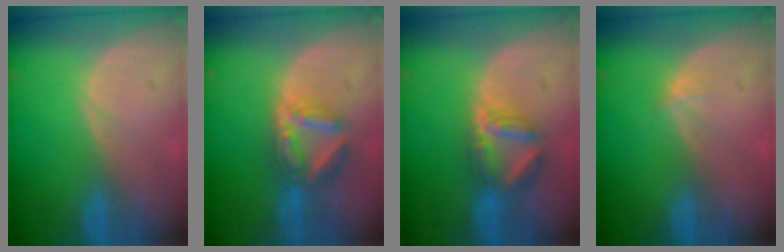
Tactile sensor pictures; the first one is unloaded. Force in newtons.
{"total": 6.9, "press": 6.1, "slide": 3.4}
{"total": 5.9, "press": 5.9, "slide": 0.3}
{"total": 0.7, "press": 0.7, "slide": 0.1}